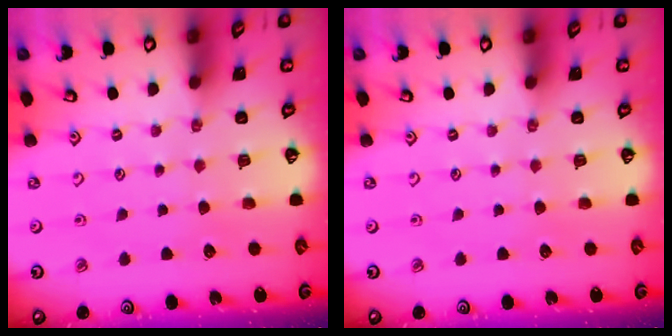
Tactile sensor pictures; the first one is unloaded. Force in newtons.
{"total": 0.0}